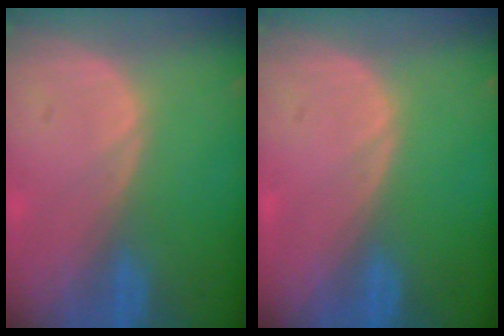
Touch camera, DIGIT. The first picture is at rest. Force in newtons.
{"total": 0.0}